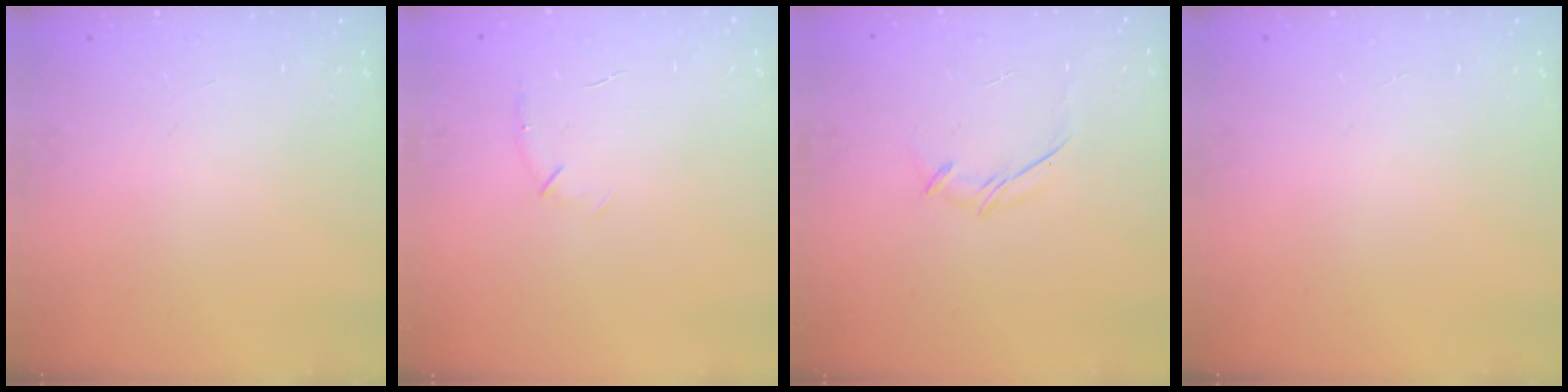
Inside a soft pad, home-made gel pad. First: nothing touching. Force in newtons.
{"total": 4.1, "press": 4.0, "slide": 1.0}
{"total": 3.8, "press": 3.7, "slide": 0.7}
{"total": 0.0}